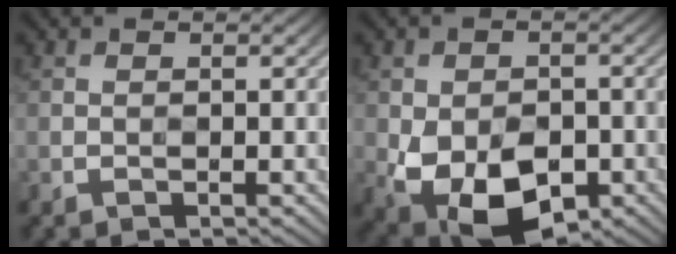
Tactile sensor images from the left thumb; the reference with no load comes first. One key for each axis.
{"total": 11.1, "fx": -3.9, "fy": 7.1, "fz": 7.6, "tx": -0.150, "ty": -0.038, "tz": -0.057}